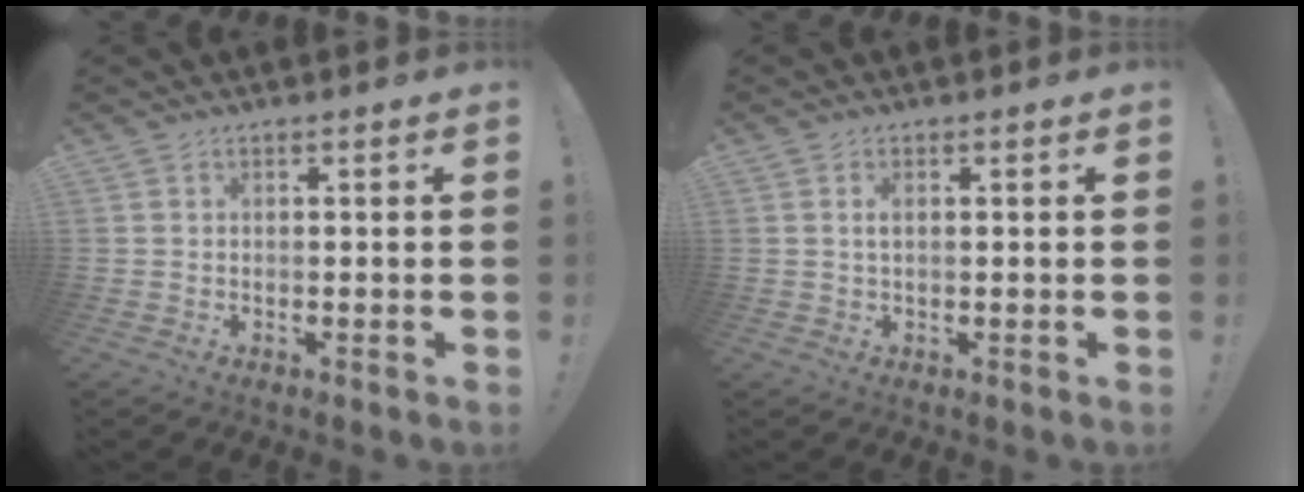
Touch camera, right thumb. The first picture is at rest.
{"total": 1.4, "force": [0.2, 0.3, 1.3], "torque": [-0.026, 0.002, 0.001]}